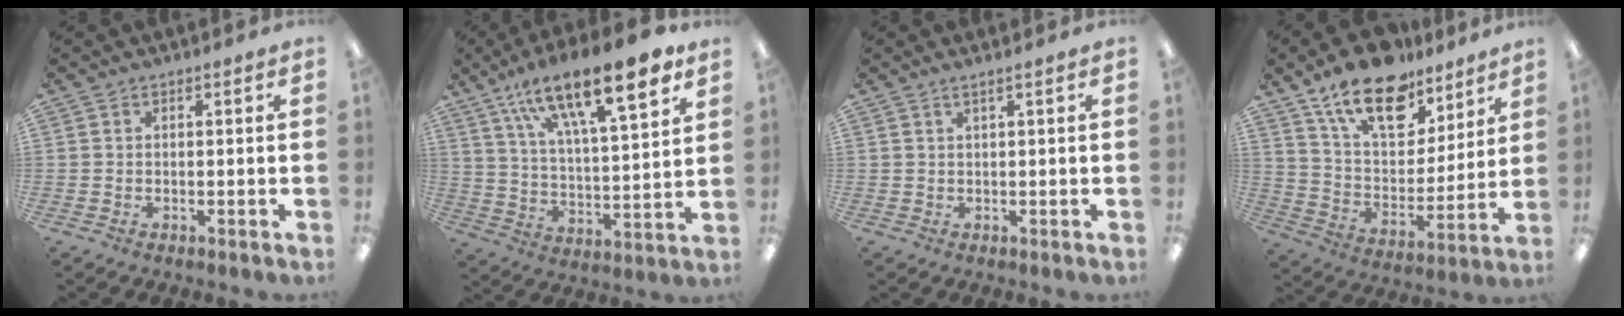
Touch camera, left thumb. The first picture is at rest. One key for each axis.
{"total": 20.7, "fx": 14.2, "fy": 6.4, "fz": 13.6, "tx": -0.215, "ty": -0.080, "tz": 0.233}
{"total": 1.2, "fx": 0.8, "fy": 0.0, "fz": 0.9, "tx": -0.017, "ty": -0.002, "tz": 0.015}
{"total": 18.6, "fx": 12.6, "fy": 9.7, "fz": 9.6, "tx": -0.163, "ty": -0.076, "tz": 0.223}